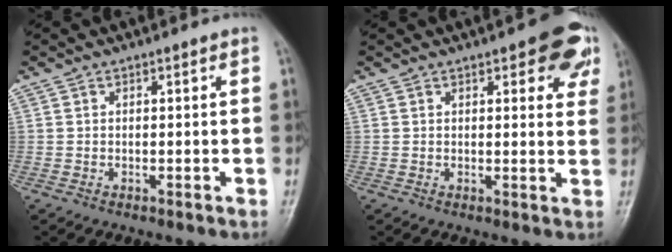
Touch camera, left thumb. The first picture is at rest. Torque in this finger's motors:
{"motor_torque": [0.91, 0.75, 0.52, -0.64, 0.01]}